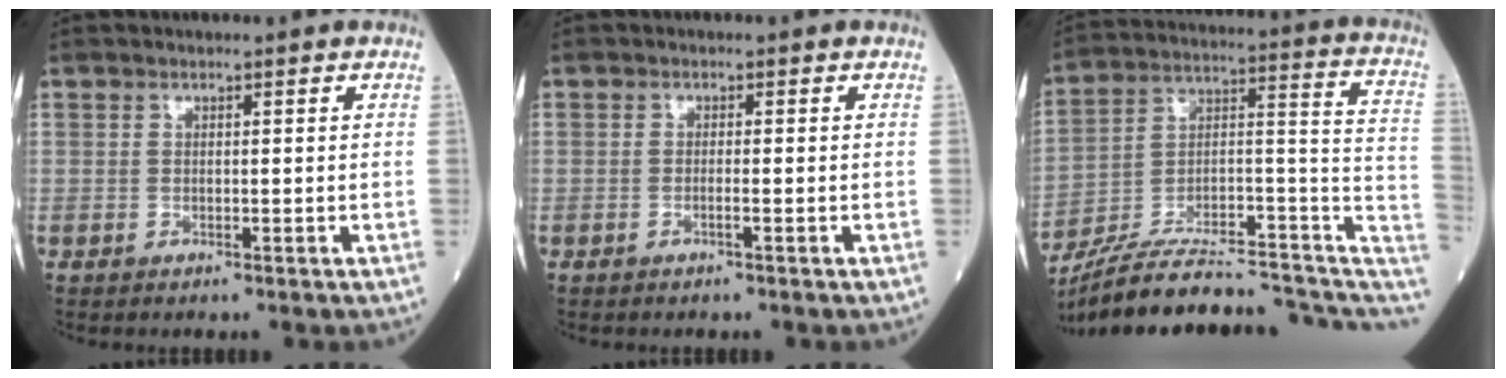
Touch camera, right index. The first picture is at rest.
{"total": 0.9, "force": [-0.4, -0.2, 0.7], "torque": [-0.014, 0.001, -0.009]}
{"total": 24.4, "force": [-20.0, 5.9, 12.6], "torque": [-0.167, 0.047, -0.306]}